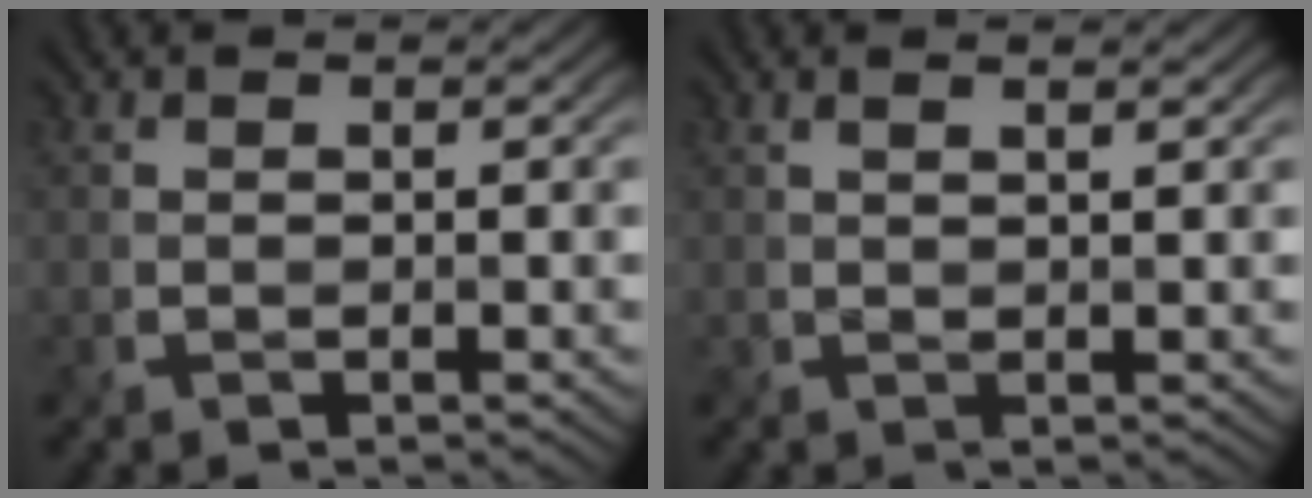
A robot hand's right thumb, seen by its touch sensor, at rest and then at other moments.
{"total": 1.4, "force": [1.1, 0.0, 0.9], "torque": [-0.011, 0.003, 0.015]}